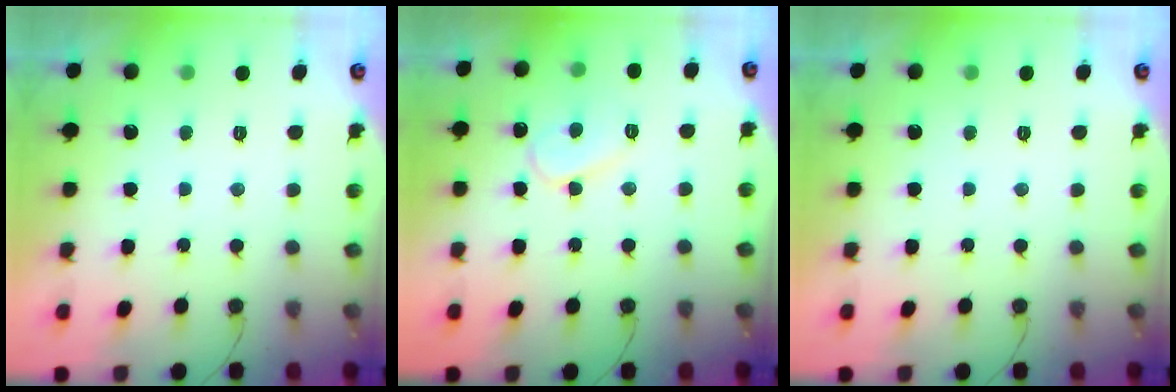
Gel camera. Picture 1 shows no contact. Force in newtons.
{"total": 9.2, "press": 9.1, "slide": 1.0}
{"total": 0.0}